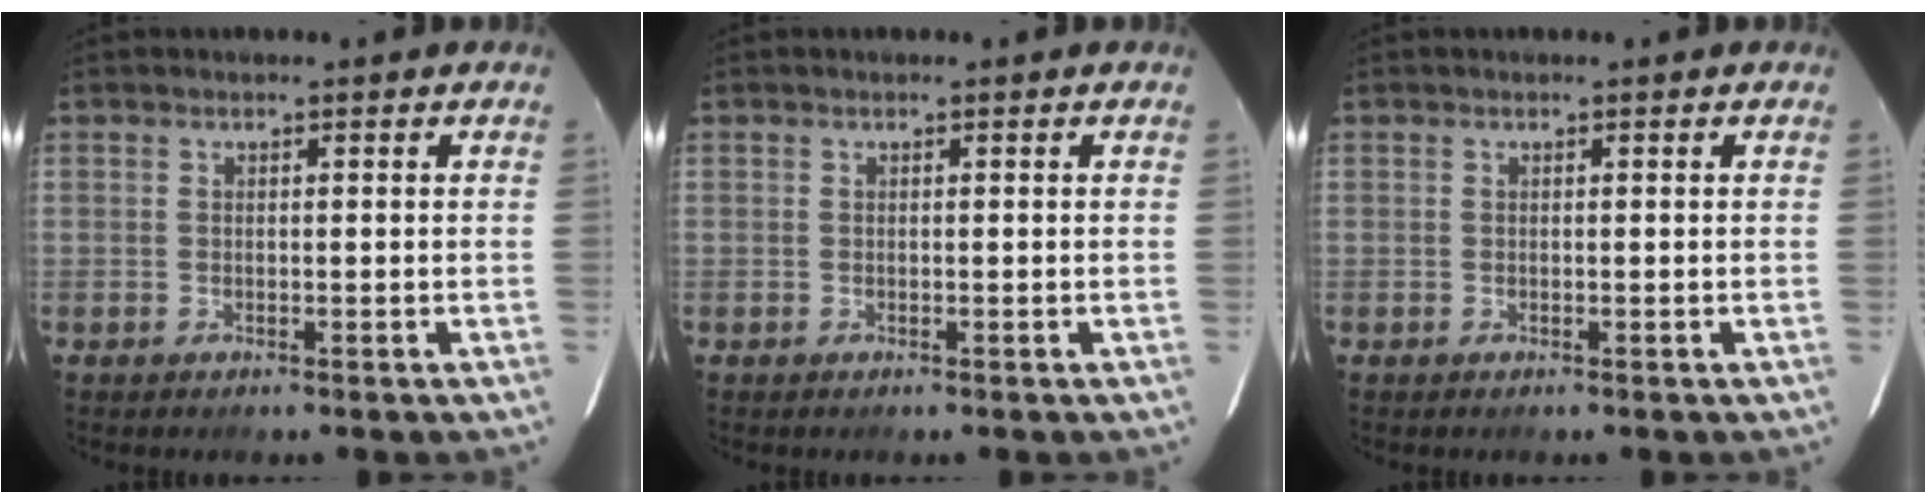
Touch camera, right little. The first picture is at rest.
{"total": 0.0}
{"total": 0.0}